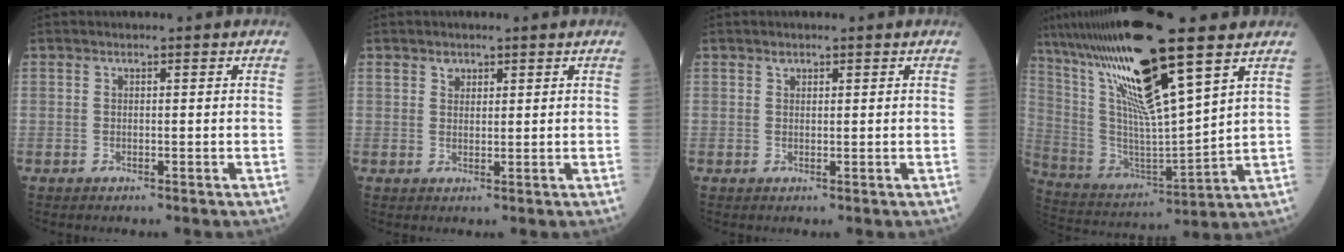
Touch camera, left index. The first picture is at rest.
{"total": 1.6, "force": [1.0, 1.1, 0.5], "torque": [-0.011, 0.002, 0.019]}
{"total": 0.7, "force": [0.6, 0.4, 0.2], "torque": [-0.008, -0.001, 0.010]}
{"total": 20.6, "force": [12.4, 1.8, 16.3], "torque": [-0.320, 0.002, 0.228]}